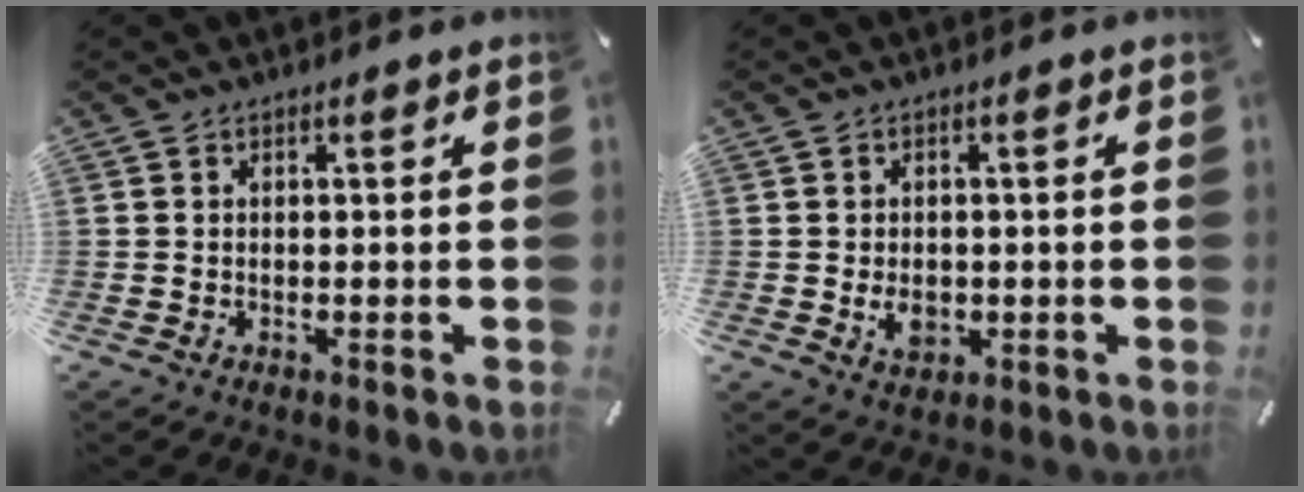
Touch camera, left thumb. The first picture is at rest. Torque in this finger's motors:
{"motor_torque": [0.49, 1.35, 0.06, 0.02, 0.00]}